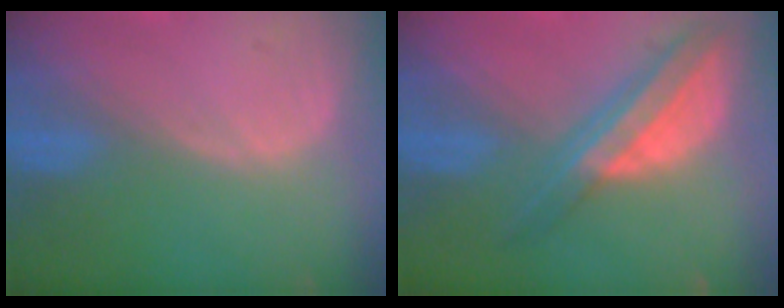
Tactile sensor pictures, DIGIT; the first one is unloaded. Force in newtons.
{"total": 8.0, "press": 6.8, "slide": 4.3}